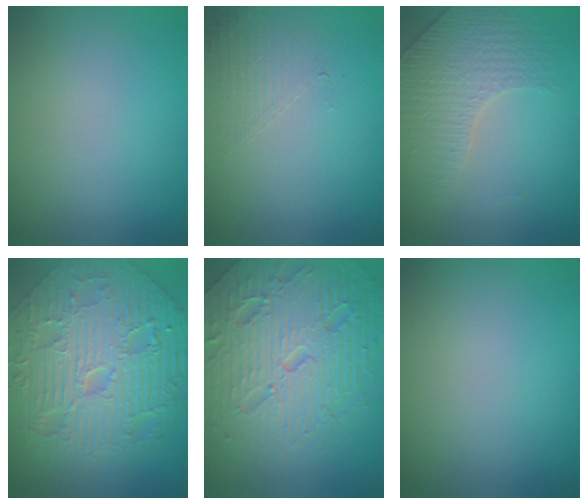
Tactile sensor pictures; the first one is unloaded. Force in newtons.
{"total": 1.6, "press": 0.4, "slide": 1.5}
{"total": 4.1, "press": 3.1, "slide": 2.7}
{"total": 11.6, "press": 7.7, "slide": 8.7}
{"total": 7.4, "press": 7.3, "slide": 1.6}
{"total": 0.0}